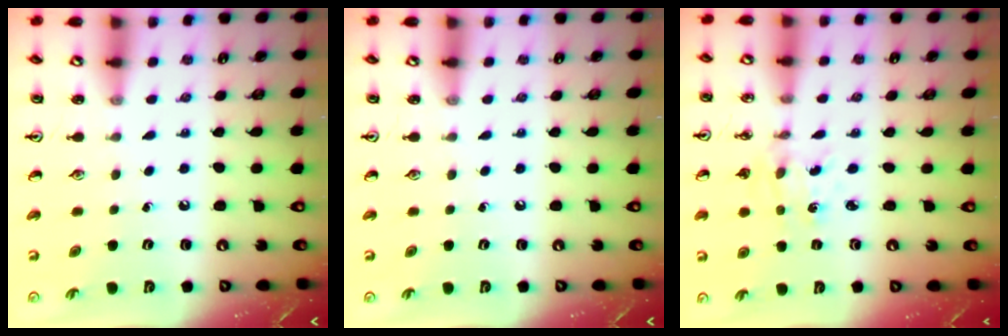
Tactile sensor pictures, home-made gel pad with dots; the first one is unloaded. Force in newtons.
{"total": 0.0}
{"total": 1.4, "press": 1.4, "slide": 0.2}